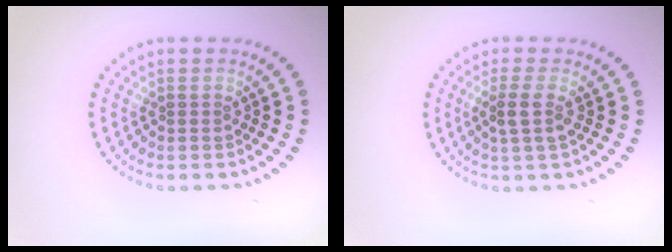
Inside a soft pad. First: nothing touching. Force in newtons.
{"total": 2.0, "press": 1.6, "slide": 1.3}